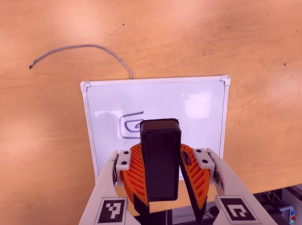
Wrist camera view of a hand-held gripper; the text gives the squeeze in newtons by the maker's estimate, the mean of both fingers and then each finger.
{"total": 8.7, "left": 9.0, "right": 8.4}